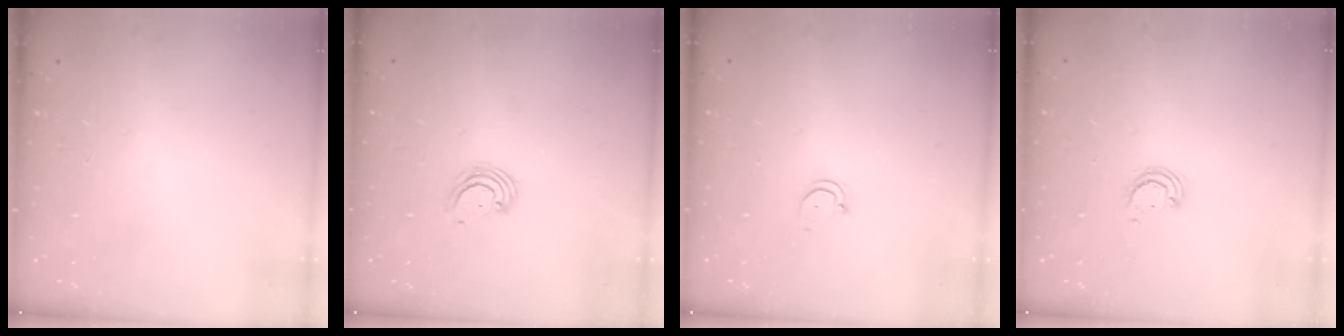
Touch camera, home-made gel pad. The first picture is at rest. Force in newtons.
{"total": 2.4, "press": 2.4, "slide": 0.2}
{"total": 2.4, "press": 2.4, "slide": 0.2}
{"total": 2.3, "press": 2.3, "slide": 0.2}